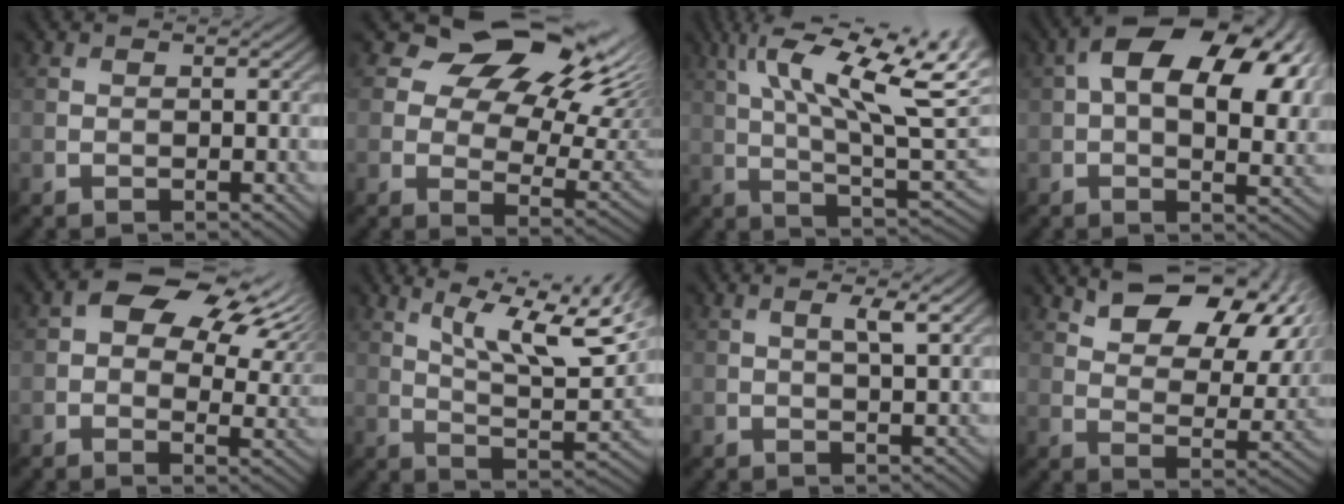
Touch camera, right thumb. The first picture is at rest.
{"total": 14.8, "force": [7.8, 8.7, 9.2], "torque": [-0.156, 0.002, 0.140]}
{"total": 16.7, "force": [6.3, 5.1, 14.6], "torque": [-0.261, 0.021, 0.117]}
{"total": 15.2, "force": [4.5, 8.3, 11.9], "torque": [-0.190, 0.018, 0.065]}
{"total": 10.6, "force": [3.6, 6.3, 7.7], "torque": [-0.125, 0.002, 0.060]}
{"total": 13.0, "force": [6.9, 3.8, 10.3], "torque": [-0.186, 0.001, 0.116]}
{"total": 2.2, "force": [1.0, 0.2, 2.0], "torque": [-0.034, 0.000, 0.020]}
{"total": 14.2, "force": [8.0, 6.7, 9.6], "torque": [-0.165, 0.010, 0.129]}